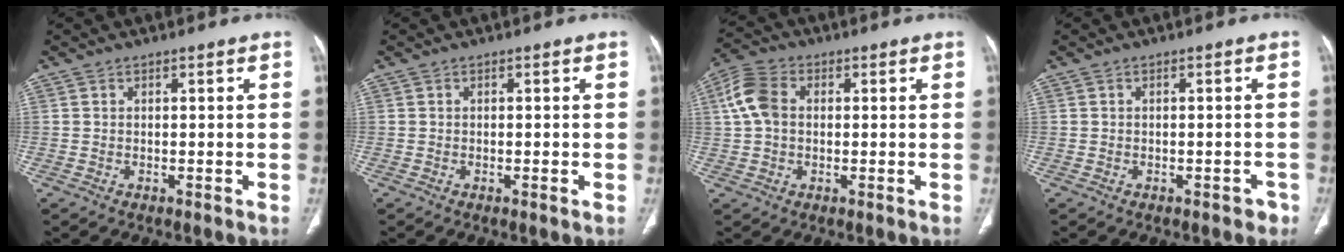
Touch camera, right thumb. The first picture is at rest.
{"total": 0.7, "force": [-0.2, 0.1, 0.7], "torque": [-0.011, -0.002, -0.003]}
{"total": 7.4, "force": [1.1, 5.3, 5.1], "torque": [-0.106, 0.021, 0.017]}
{"total": 2.1, "force": [-1.5, 1.0, 1.0], "torque": [-0.007, 0.007, -0.016]}